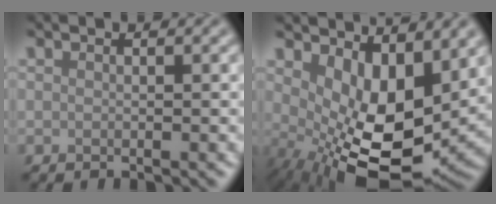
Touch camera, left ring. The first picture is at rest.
{"total": 10.0, "force": [1.2, 5.2, 8.5], "torque": [-0.152, -0.034, 0.035]}